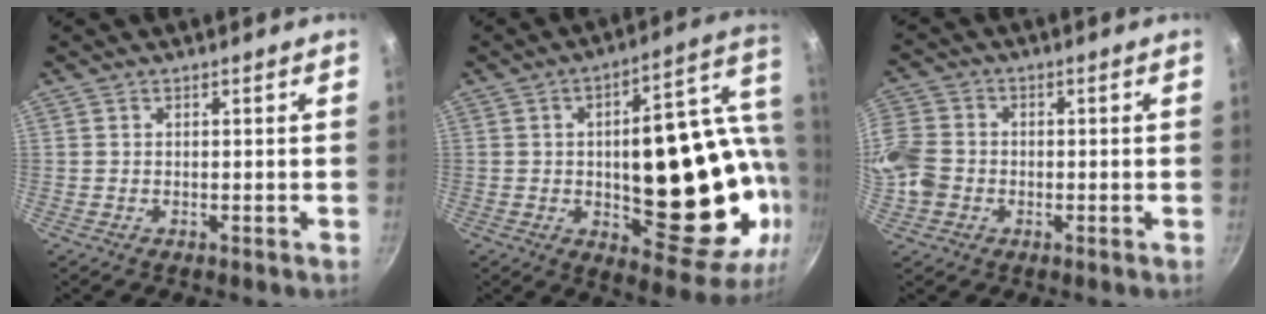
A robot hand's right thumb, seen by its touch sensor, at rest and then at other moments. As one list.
[{"total": 28.8, "force": [-0.7, 12.9, 25.8], "torque": [-0.304, 0.007, 0.006]}, {"total": 9.4, "force": [-1.8, 7.9, 4.7], "torque": [-0.104, 0.018, -0.051]}]